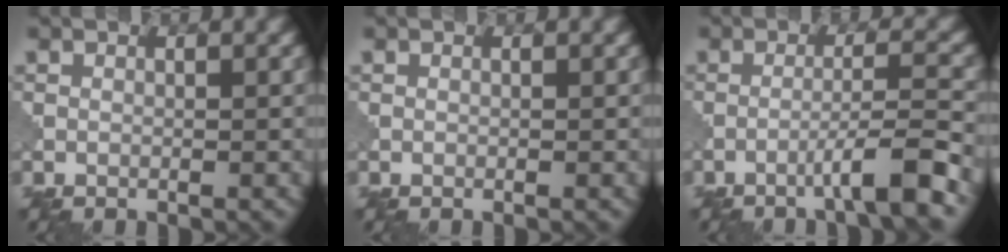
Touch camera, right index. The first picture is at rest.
{"total": 0.0}
{"total": 4.5, "force": [-2.6, 0.1, 3.7], "torque": [-0.053, 0.015, -0.059]}